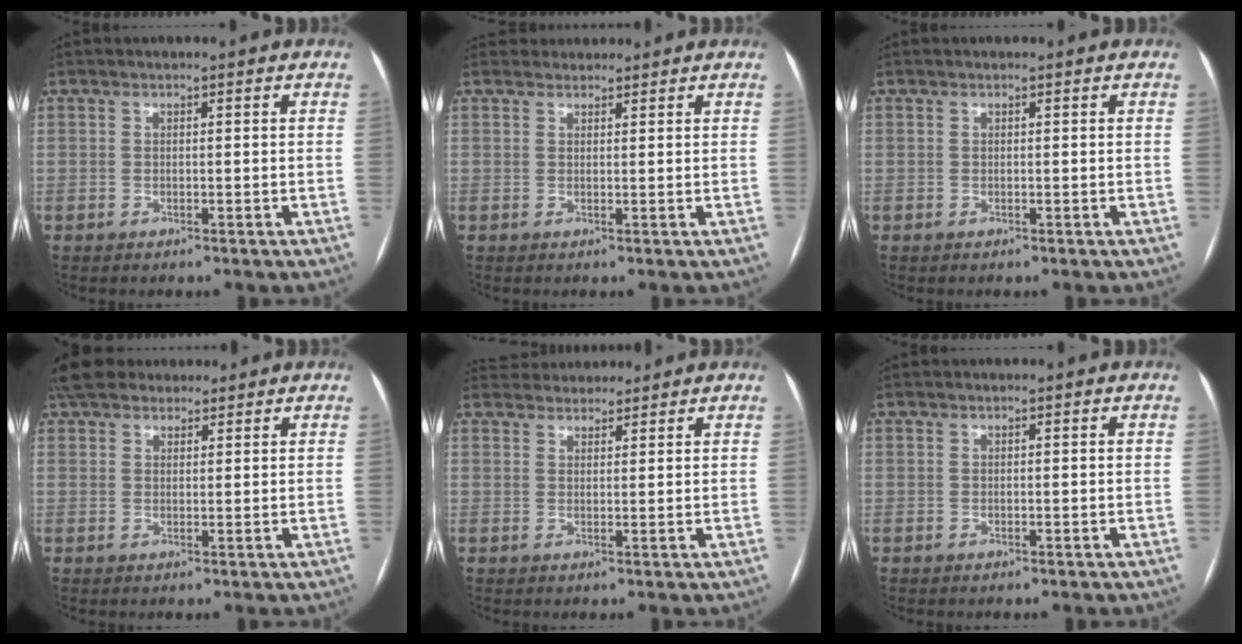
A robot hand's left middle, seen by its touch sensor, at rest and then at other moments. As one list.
[{"total": 2.5, "force": [2.3, 0.8, -0.3], "torque": [0.007, 0.023, 0.036]}, {"total": 0.0}, {"total": 7.9, "force": [6.6, 3.4, 2.6], "torque": [-0.035, 0.038, 0.114]}, {"total": 5.2, "force": [5.0, 1.5, 0.3], "torque": [-0.003, 0.030, 0.076]}, {"total": 0.0}]